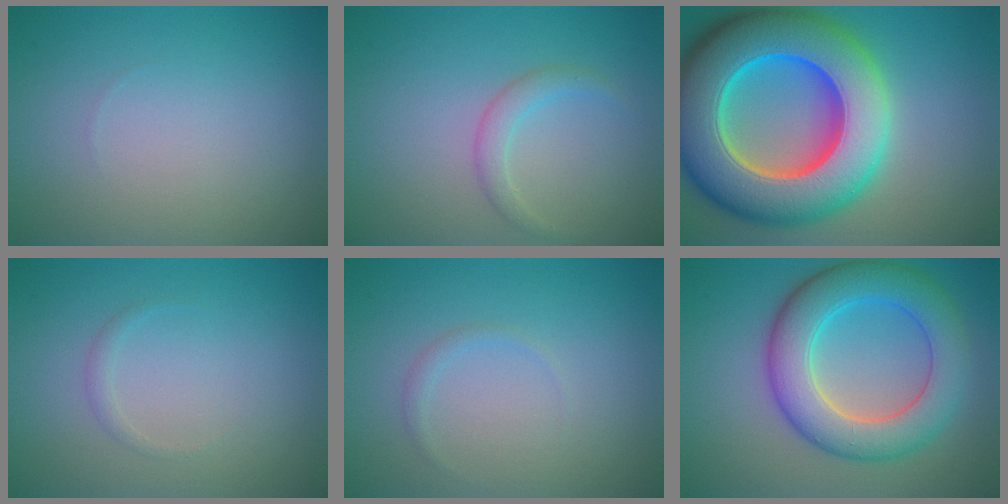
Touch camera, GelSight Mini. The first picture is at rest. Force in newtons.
{"total": 1.6, "press": 1.6, "slide": 0.1}
{"total": 16.4, "press": 16.4, "slide": 0.6}
{"total": 0.8, "press": 0.8, "slide": 0.0}
{"total": 0.7, "press": 0.7, "slide": 0.1}
{"total": 7.9, "press": 7.9, "slide": 0.2}